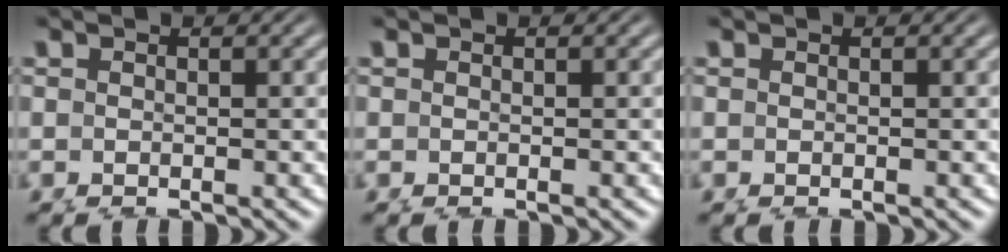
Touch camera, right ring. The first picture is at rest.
{"total": 0.0}
{"total": 0.0}